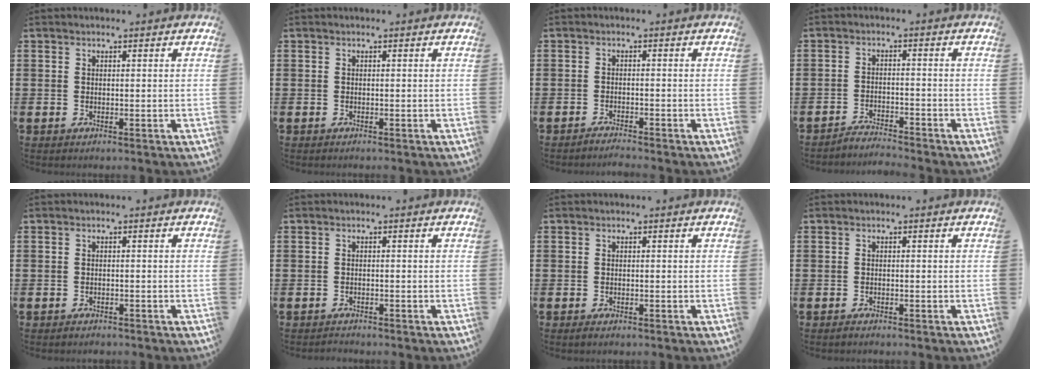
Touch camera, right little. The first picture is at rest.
{"total": 0.0}
{"total": 1.4, "force": [-1.4, -0.2, 0.2], "torque": [-0.004, 0.001, -0.028]}
{"total": 2.6, "force": [-2.6, -0.2, -0.1], "torque": [-0.003, 0.004, -0.055]}
{"total": 0.6, "force": [-0.6, 0.1, 0.0], "torque": [-0.003, -0.001, -0.013]}
{"total": 0.7, "force": [-0.7, 0.1, -0.1], "torque": [-0.001, -0.001, -0.014]}
{"total": 0.5, "force": [-0.3, 0.2, 0.4], "torque": [-0.009, 0.002, -0.006]}
{"total": 0.5, "force": [-0.5, 0.2, 0.1], "torque": [-0.004, -0.002, -0.010]}